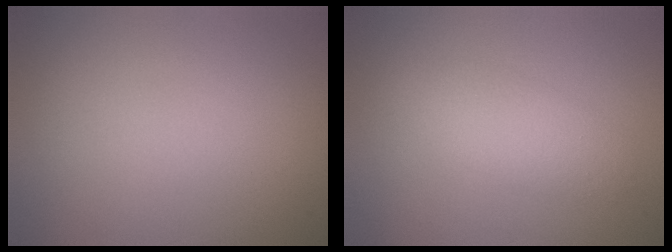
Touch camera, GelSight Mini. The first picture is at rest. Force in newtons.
{"total": 2.4, "press": 2.4, "slide": 0.1}